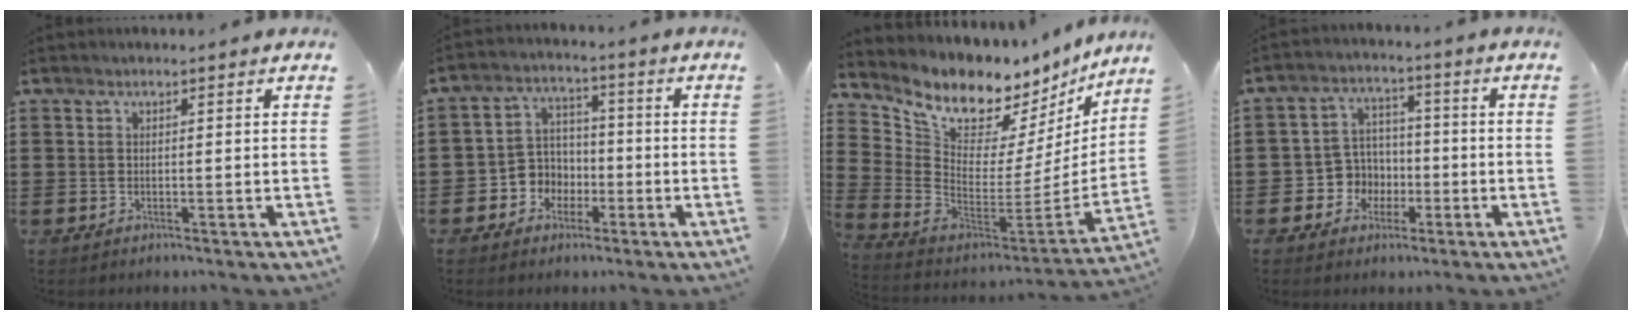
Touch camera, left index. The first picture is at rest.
{"total": 5.3, "force": [-2.1, 4.7, 1.1], "torque": [-0.040, 0.010, -0.045]}
{"total": 8.0, "force": [6.9, 3.2, 2.5], "torque": [-0.086, -0.075, 0.119]}
{"total": 5.8, "force": [-1.8, 5.4, 1.2], "torque": [-0.046, 0.013, -0.033]}